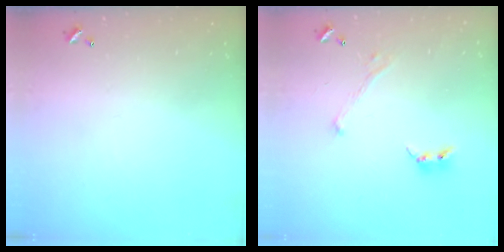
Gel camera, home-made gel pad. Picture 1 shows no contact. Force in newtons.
{"total": 1.8, "press": 1.6, "slide": 0.9}